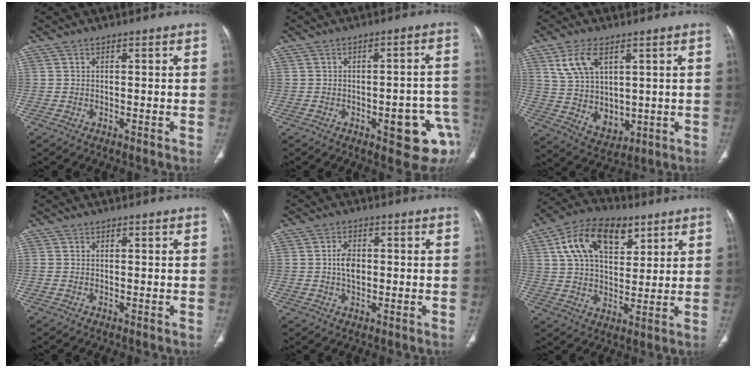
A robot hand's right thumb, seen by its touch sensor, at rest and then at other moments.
{"total": 11.6, "force": [-4.8, 4.2, 9.7], "torque": [-0.084, 0.031, -0.048]}
{"total": 10.9, "force": [4.1, 6.7, 7.5], "torque": [-0.128, -0.018, 0.096]}
{"total": 0.5, "force": [0.0, 0.4, 0.3], "torque": [-0.009, 0.001, 0.003]}
{"total": 4.3, "force": [0.1, 2.7, 3.3], "torque": [-0.054, 0.003, -0.001]}
{"total": 16.5, "force": [7.4, 9.7, 11.1], "torque": [-0.163, -0.008, 0.128]}